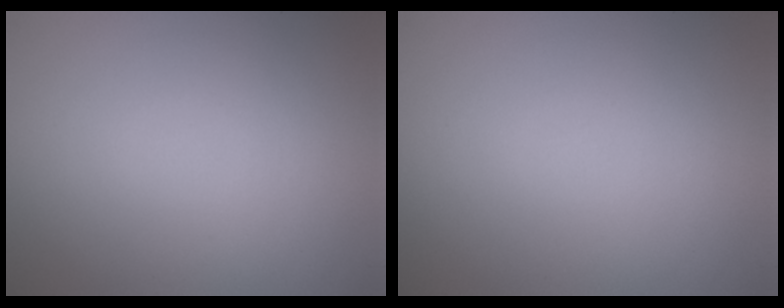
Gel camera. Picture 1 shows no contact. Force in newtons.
{"total": 0.0}